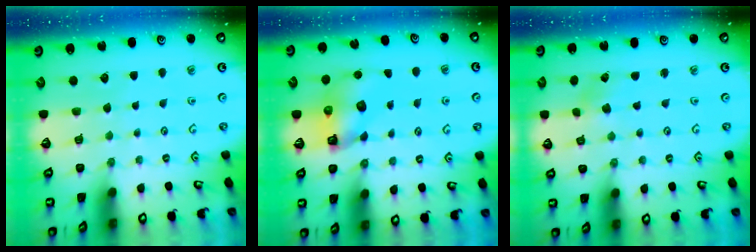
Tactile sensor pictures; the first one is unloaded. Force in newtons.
{"total": 6.9, "press": 6.8, "slide": 0.9}
{"total": 2.6, "press": 2.6, "slide": 0.6}